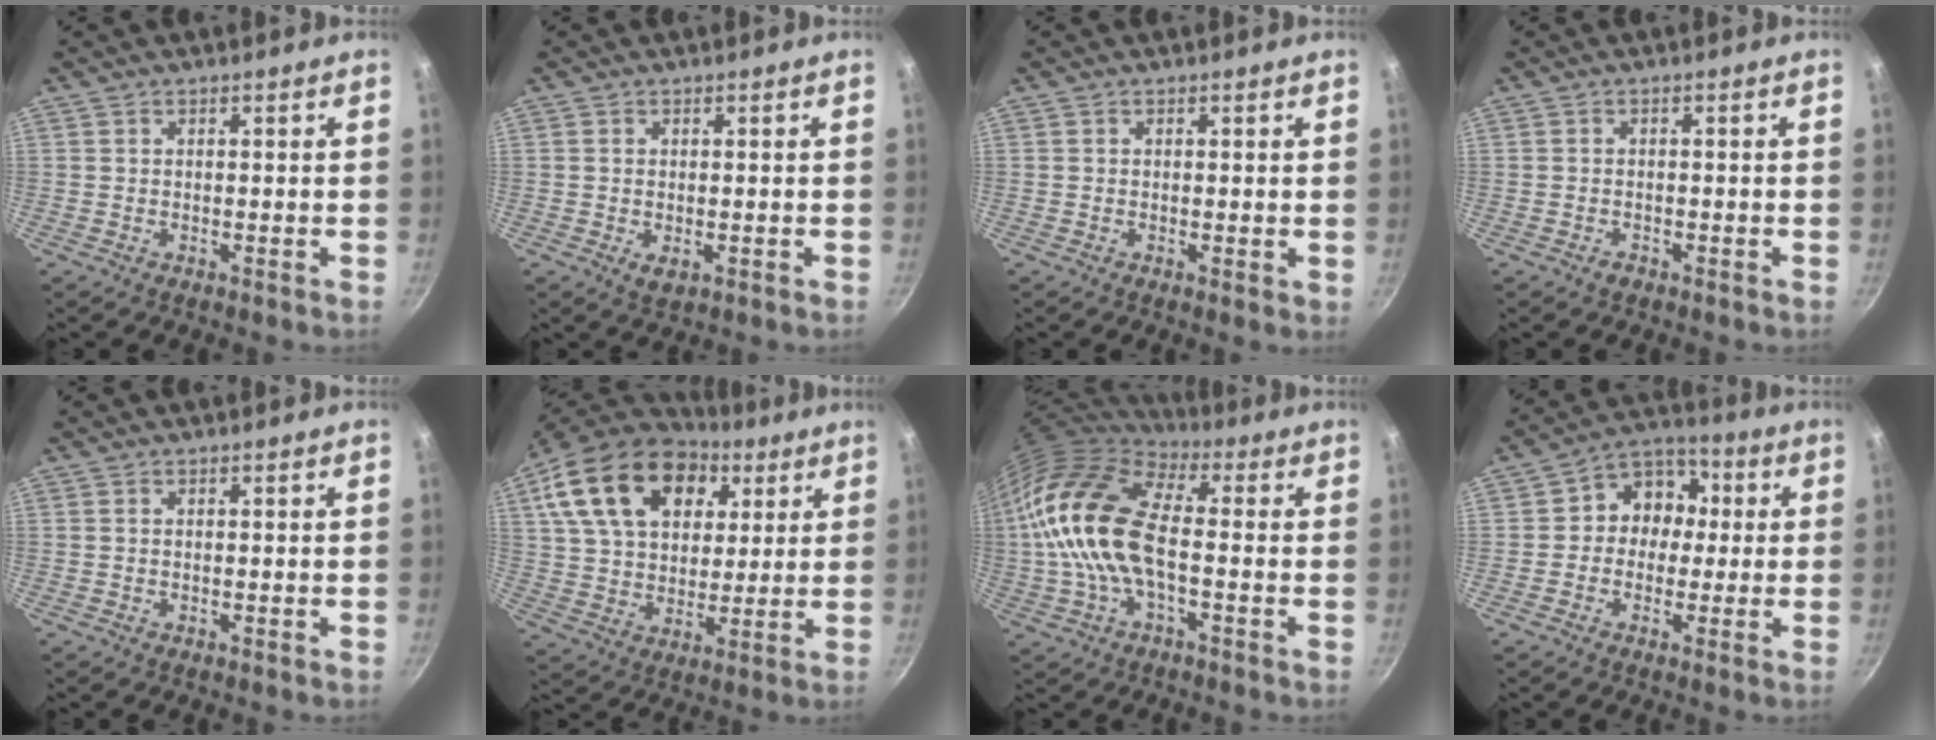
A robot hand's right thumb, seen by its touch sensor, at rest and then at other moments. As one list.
[{"total": 2.5, "force": [-0.4, 1.5, 2.0], "torque": [-0.032, -0.008, -0.004]}, {"total": 0.8, "force": [0.1, 0.3, 0.7], "torque": [-0.010, -0.002, 0.000]}, {"total": 1.2, "force": [-0.8, 0.7, 0.4], "torque": [-0.009, 0.009, -0.014]}, {"total": 0.0}, {"total": 23.9, "force": [9.5, 15.9, 15.1], "torque": [-0.249, -0.001, 0.160]}, {"total": 17.7, "force": [-0.4, 8.8, 15.4], "torque": [-0.280, 0.022, -0.019]}, {"total": 9.5, "force": [0.4, 8.3, 4.7], "torque": [-0.019, 0.026, -0.014]}]